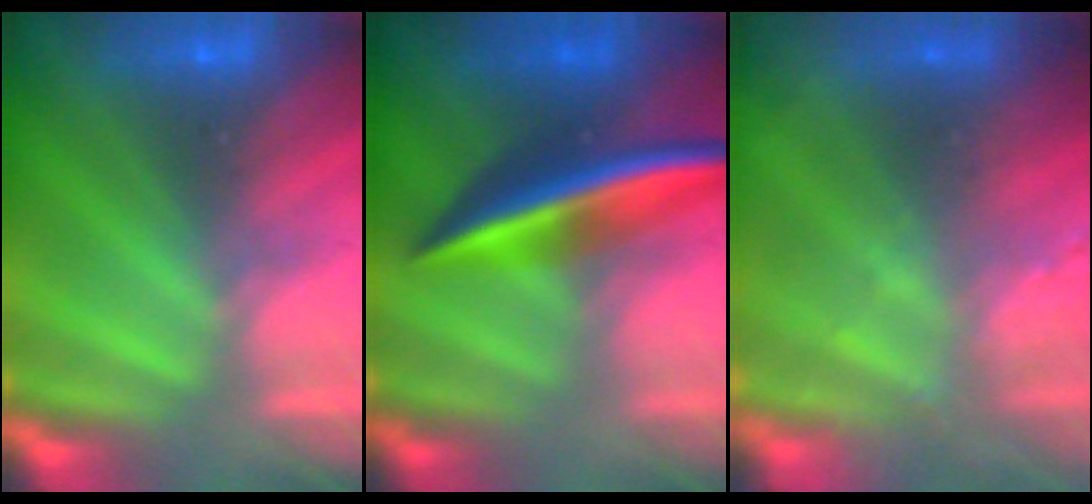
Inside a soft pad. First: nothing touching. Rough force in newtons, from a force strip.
{"total": 2.5}
{"total": 2.4}